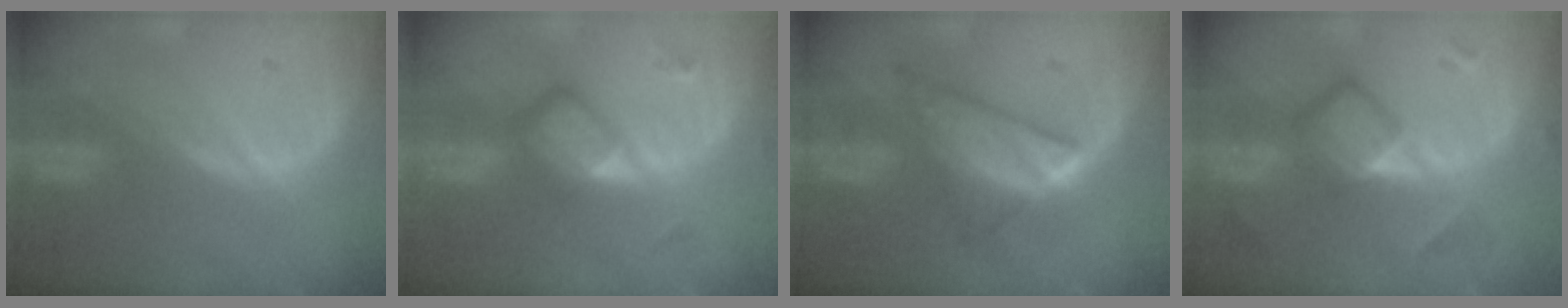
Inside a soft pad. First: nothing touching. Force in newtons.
{"total": 5.9, "press": 5.1, "slide": 2.9}
{"total": 6.5, "press": 6.5, "slide": 0.2}
{"total": 6.2, "press": 6.2, "slide": 0.3}